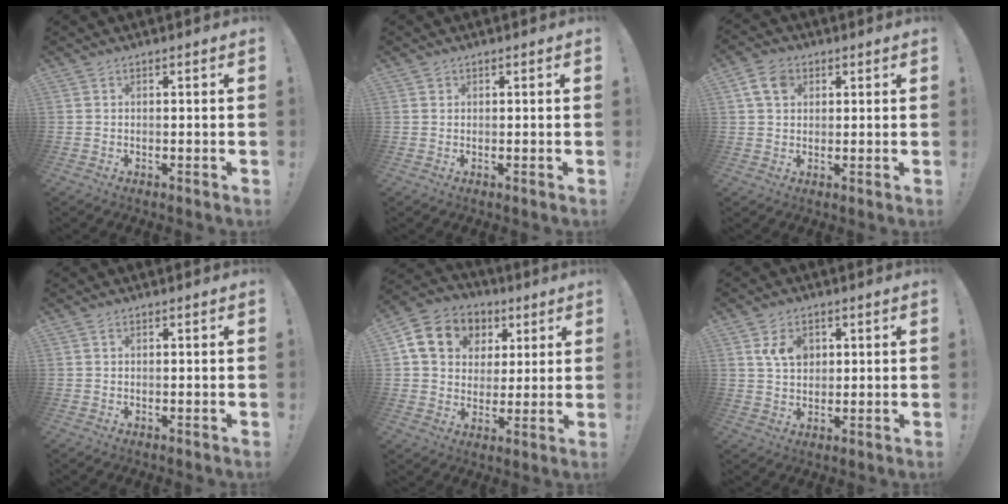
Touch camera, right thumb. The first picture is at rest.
{"total": 0.7, "force": [0.4, 0.6, 0.0], "torque": [0.007, -0.002, 0.006]}
{"total": 7.0, "force": [2.7, 5.1, 3.9], "torque": [-0.068, 0.005, 0.054]}
{"total": 0.0}
{"total": 13.4, "force": [5.1, 11.0, 5.7], "torque": [-0.083, -0.015, 0.102]}
{"total": 7.1, "force": [2.6, 5.4, 3.9], "torque": [-0.066, 0.003, 0.050]}